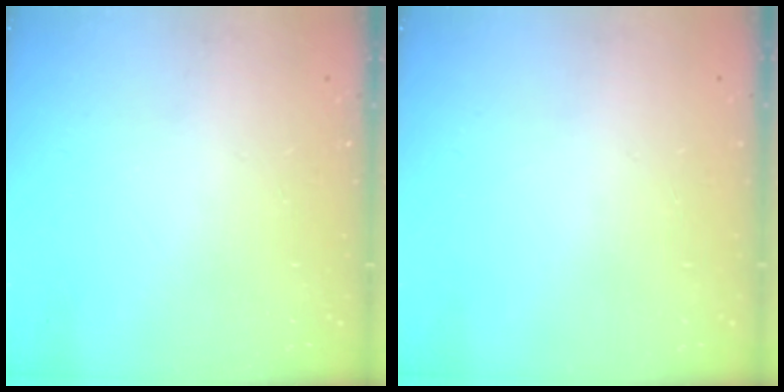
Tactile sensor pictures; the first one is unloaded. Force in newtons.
{"total": 0.0}